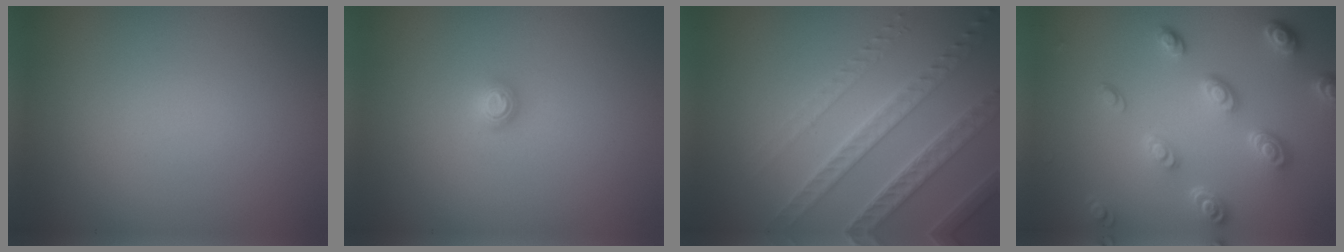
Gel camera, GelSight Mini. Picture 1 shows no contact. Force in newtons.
{"total": 1.2, "press": 1.2, "slide": 0.1}
{"total": 4.1, "press": 4.0, "slide": 0.8}
{"total": 4.8, "press": 3.7, "slide": 3.0}